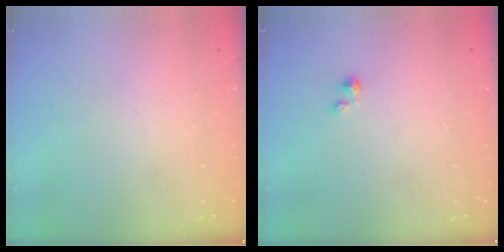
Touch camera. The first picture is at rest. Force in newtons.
{"total": 0.0}